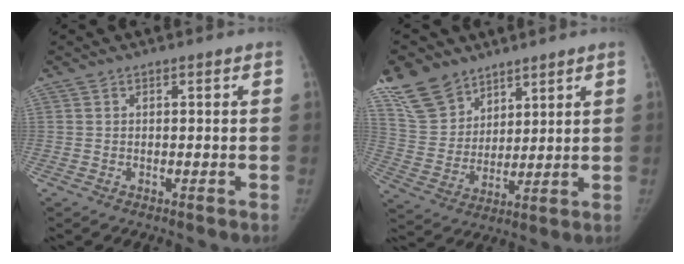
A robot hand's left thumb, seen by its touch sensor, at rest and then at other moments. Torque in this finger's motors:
{"motor_torque": [1.46, -0.24, 1.47, -1.31, 0.24]}